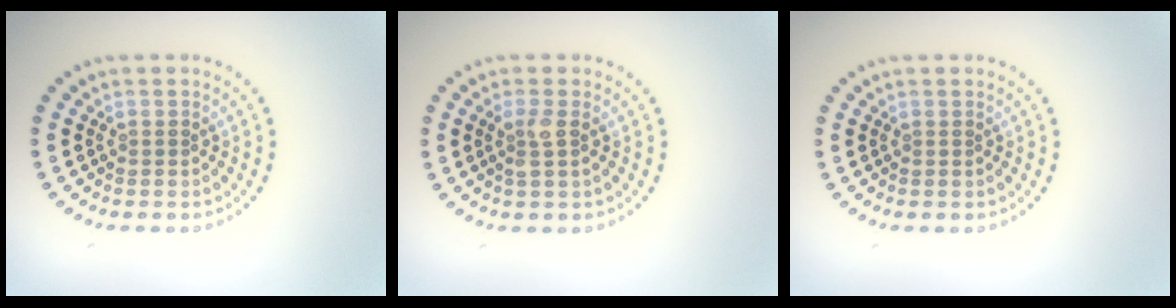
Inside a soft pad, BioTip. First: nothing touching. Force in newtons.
{"total": 1.6, "press": 1.4, "slide": 0.9}
{"total": 0.0}